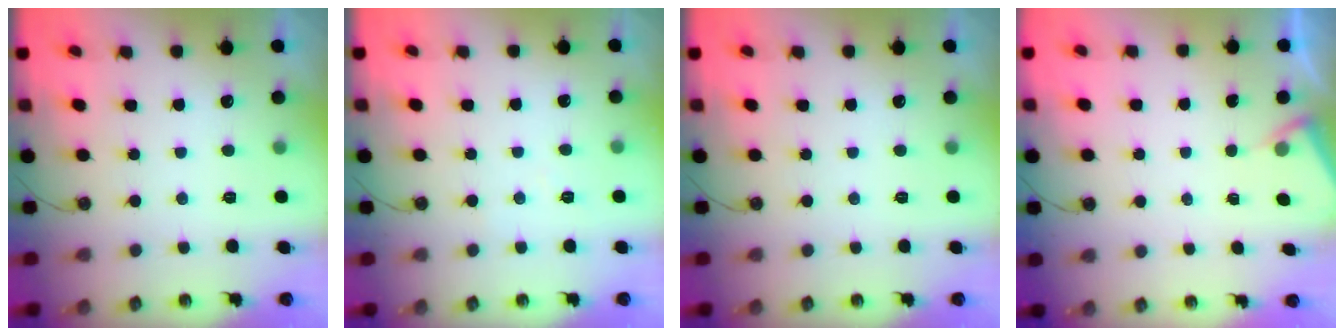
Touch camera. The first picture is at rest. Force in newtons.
{"total": 5.1, "press": 5.0, "slide": 0.6}
{"total": 0.0}
{"total": 2.6, "press": 2.6, "slide": 0.4}